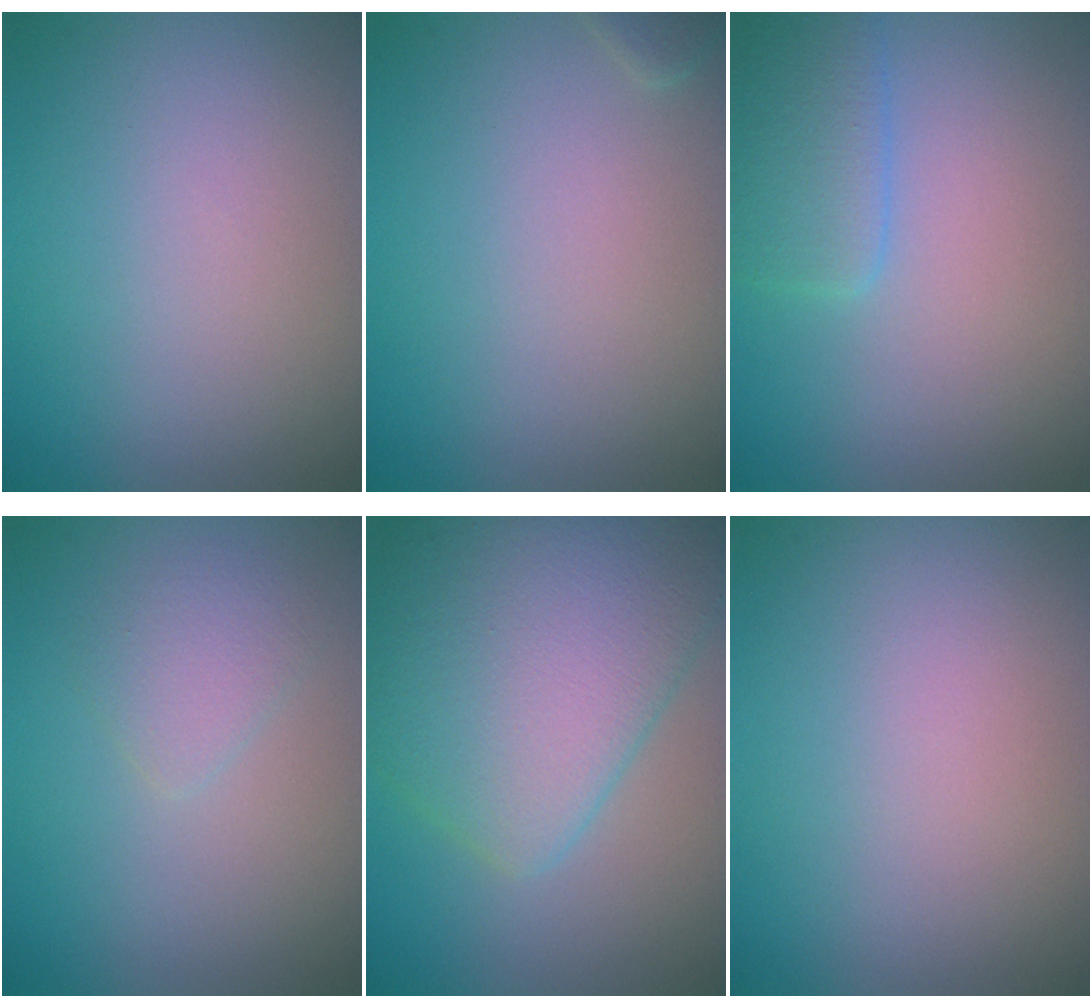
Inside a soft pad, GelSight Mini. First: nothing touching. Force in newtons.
{"total": 0.8, "press": 0.8, "slide": 0.1}
{"total": 3.2, "press": 3.2, "slide": 0.0}
{"total": 1.7, "press": 1.7, "slide": 0.1}
{"total": 9.1, "press": 9.1, "slide": 0.1}
{"total": 0.0}